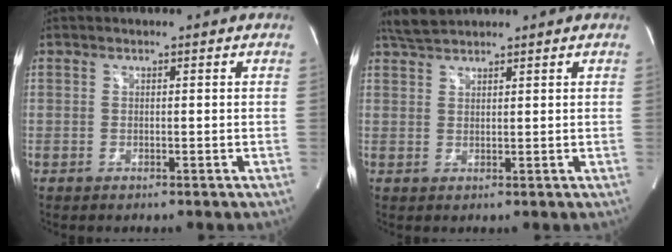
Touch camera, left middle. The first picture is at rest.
{"total": 3.3, "force": [3.1, 0.4, 1.0], "torque": [-0.029, 0.014, 0.064]}